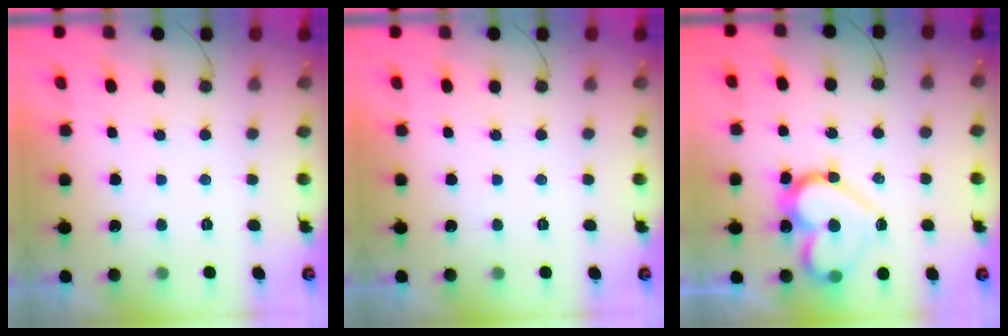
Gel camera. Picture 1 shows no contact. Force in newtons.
{"total": 0.0}
{"total": 16.9, "press": 16.8, "slide": 1.3}